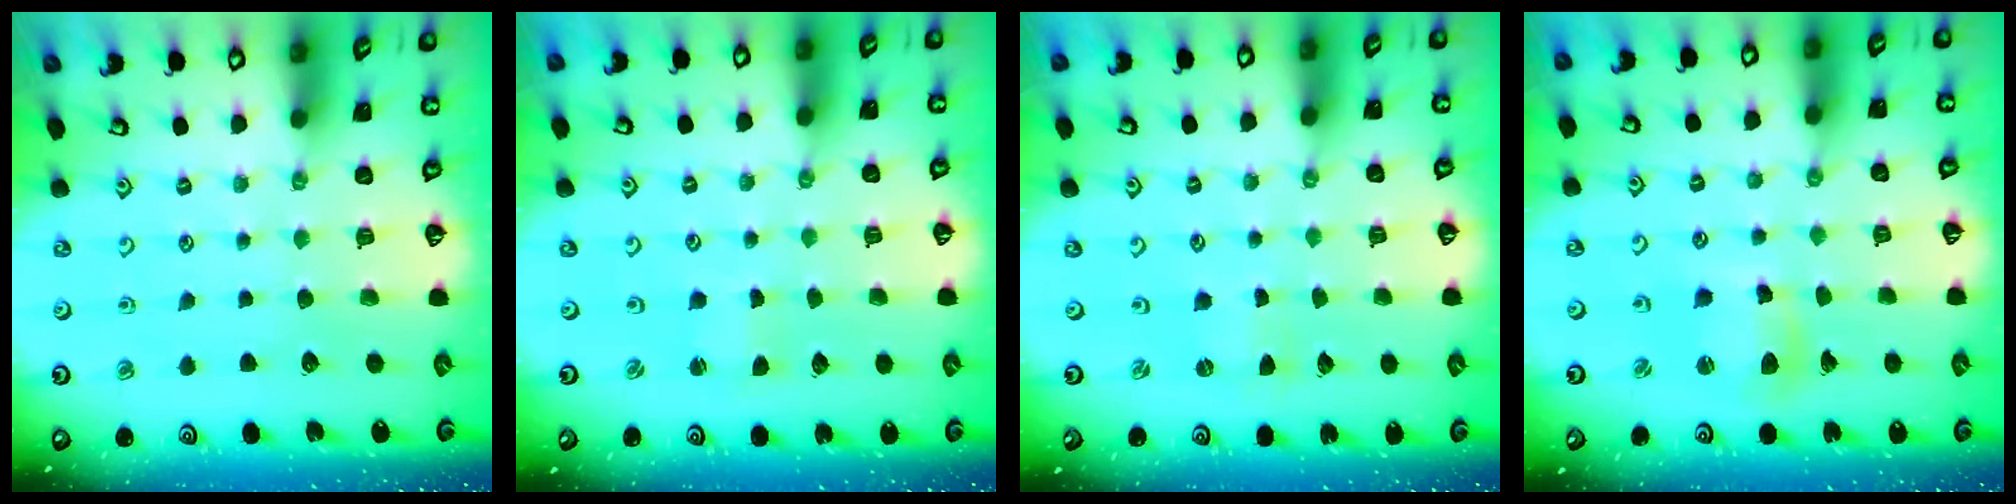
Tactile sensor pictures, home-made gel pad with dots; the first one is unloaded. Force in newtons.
{"total": 1.0, "press": 1.0, "slide": 0.0}
{"total": 0.0}
{"total": 8.0, "press": 7.9, "slide": 1.2}